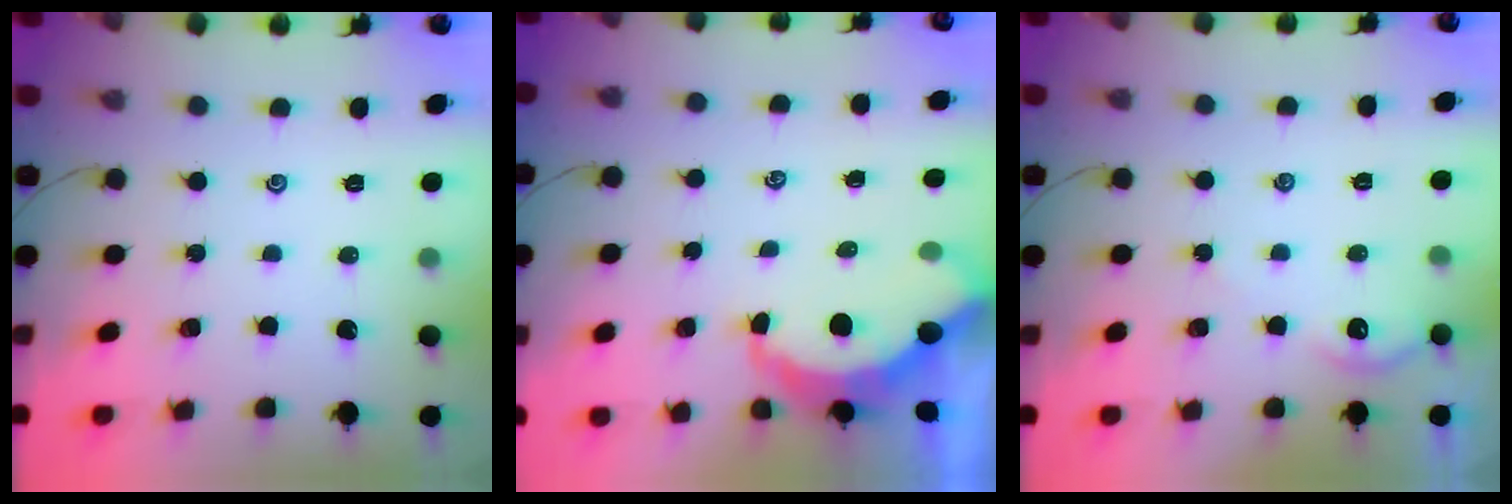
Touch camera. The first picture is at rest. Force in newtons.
{"total": 5.6, "press": 5.5, "slide": 0.8}
{"total": 2.8, "press": 2.8, "slide": 0.3}